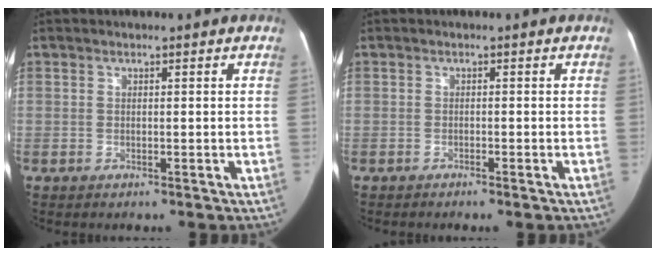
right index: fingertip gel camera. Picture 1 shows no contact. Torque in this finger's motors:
{"motor_torque": [-0.01, -0.09, 0.04, 0.01]}